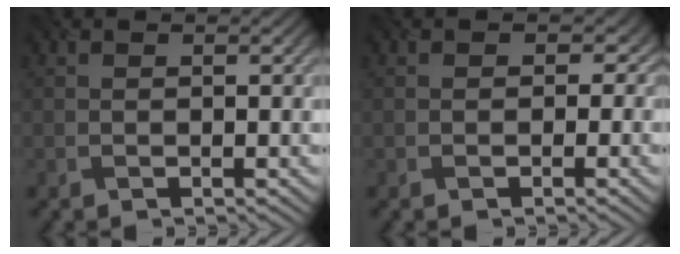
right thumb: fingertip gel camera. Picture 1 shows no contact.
{"total": 1.6, "force": [-0.1, 1.6, 0.4], "torque": [-0.002, -0.003, -0.006]}